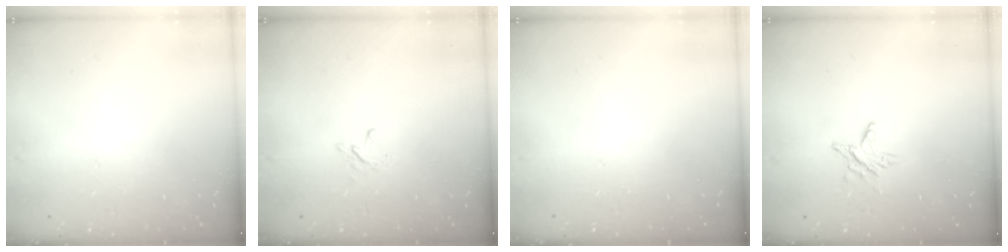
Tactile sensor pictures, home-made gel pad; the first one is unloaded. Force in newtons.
{"total": 2.8, "press": 2.8, "slide": 0.3}
{"total": 0.0}
{"total": 4.7, "press": 4.6, "slide": 0.6}